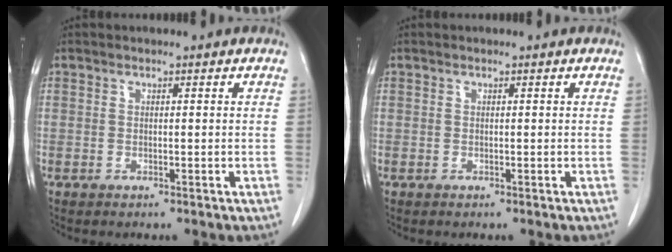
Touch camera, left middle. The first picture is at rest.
{"total": 0.0}